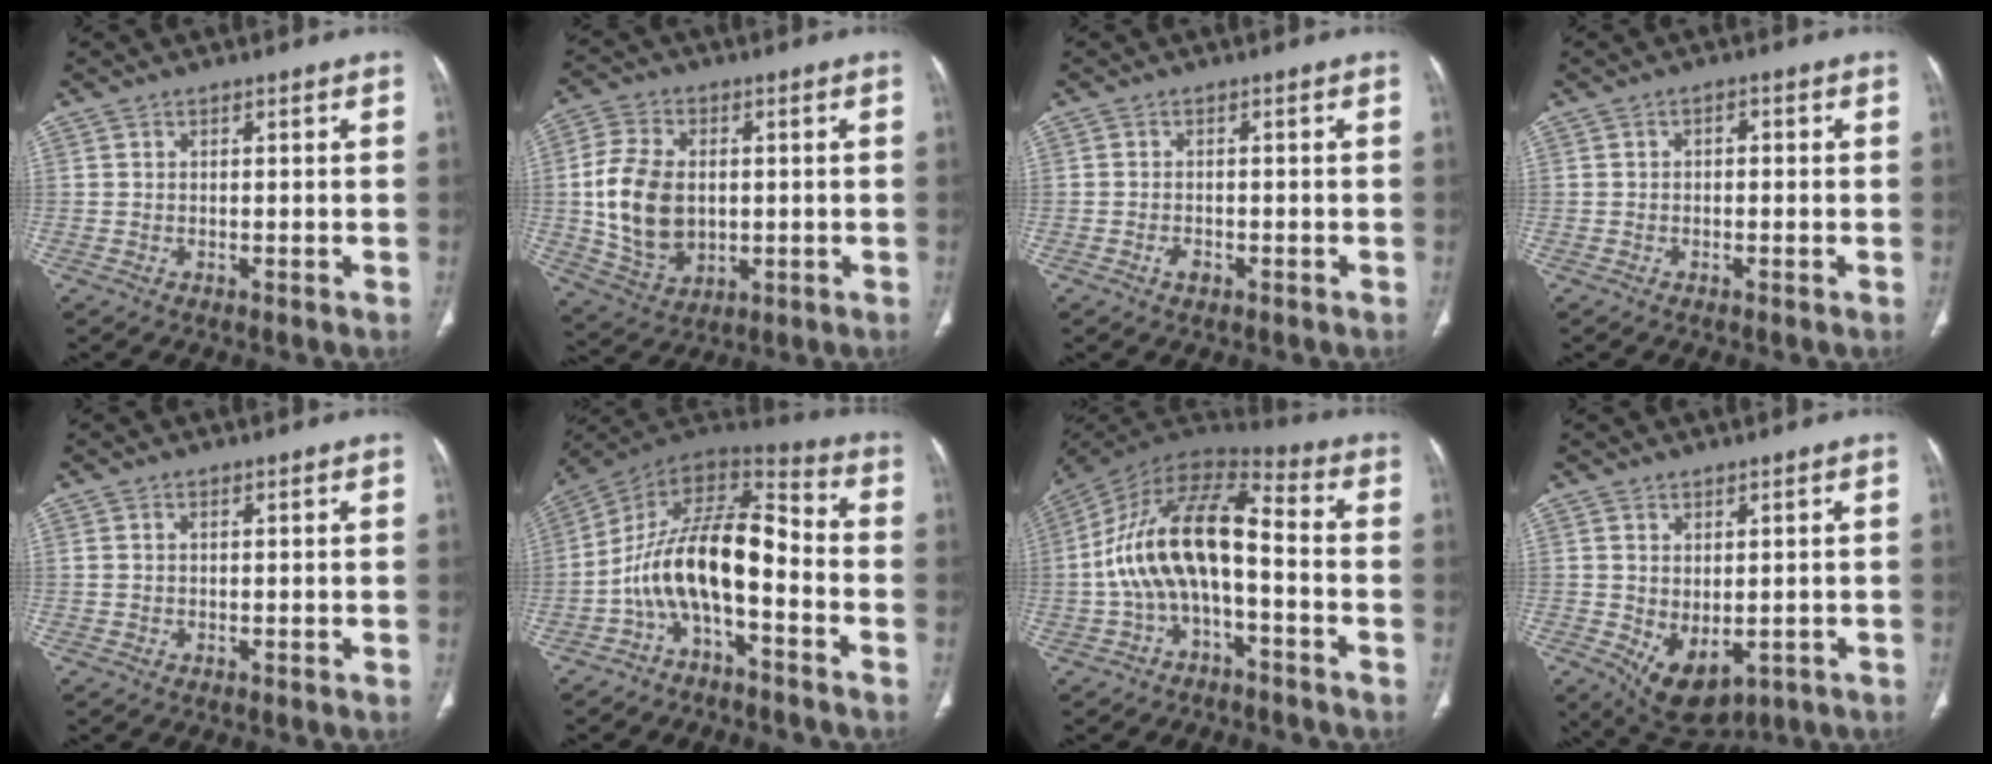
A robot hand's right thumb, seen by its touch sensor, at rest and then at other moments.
{"total": 14.1, "force": [0.1, 9.8, 10.1], "torque": [-0.185, -0.002, 0.014]}
{"total": 1.7, "force": [-0.9, 1.0, 1.1], "torque": [-0.019, 0.004, -0.016]}
{"total": 1.5, "force": [-0.1, 1.0, 1.1], "torque": [-0.008, 0.007, -0.007]}
{"total": 0.6, "force": [0.1, 0.4, 0.4], "torque": [-0.013, 0.008, 0.006]}
{"total": 15.0, "force": [-4.8, 6.3, 12.7], "torque": [-0.217, 0.095, -0.093]}
{"total": 16.2, "force": [-3.1, 7.6, 13.9], "torque": [-0.257, 0.071, -0.061]}
{"total": 8.3, "force": [-2.0, 4.9, 6.3], "torque": [-0.086, -0.002, -0.004]}